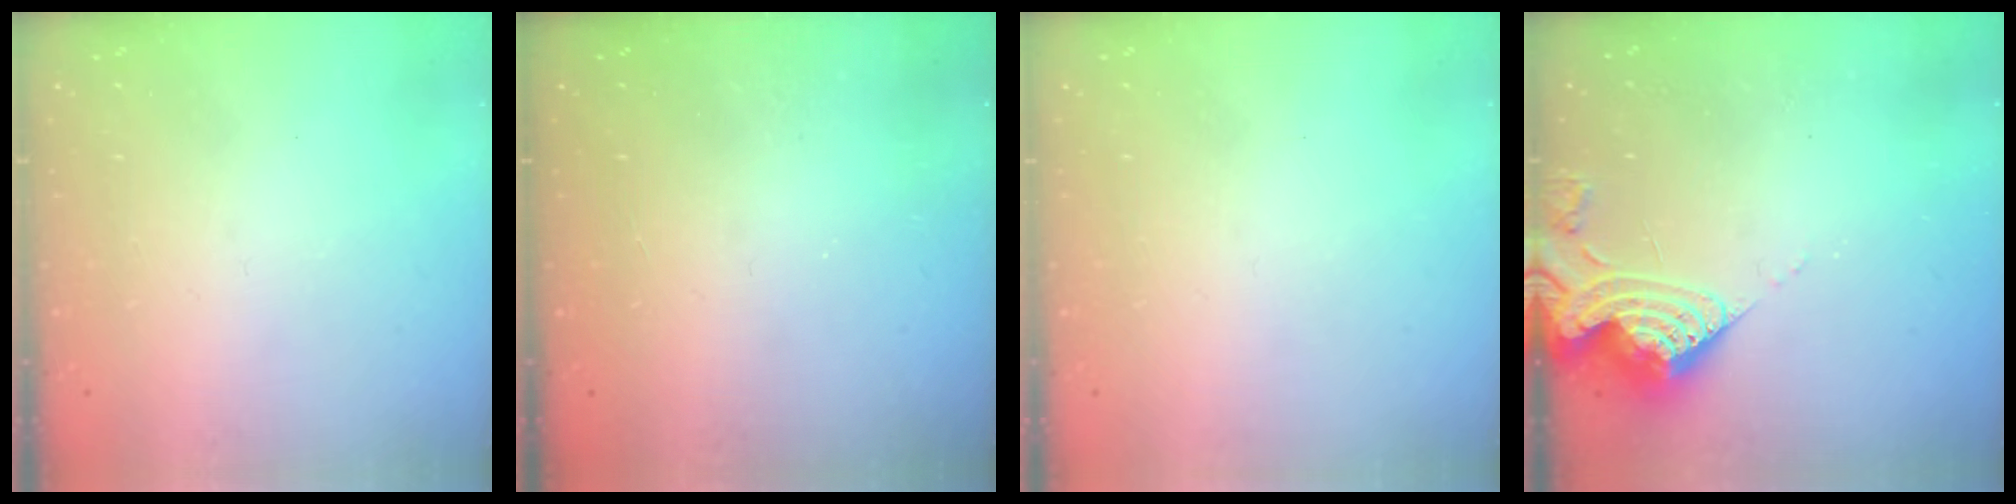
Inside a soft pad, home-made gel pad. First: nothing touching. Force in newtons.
{"total": 4.7, "press": 4.7, "slide": 0.5}
{"total": 0.0}
{"total": 10.3, "press": 10.3, "slide": 0.7}